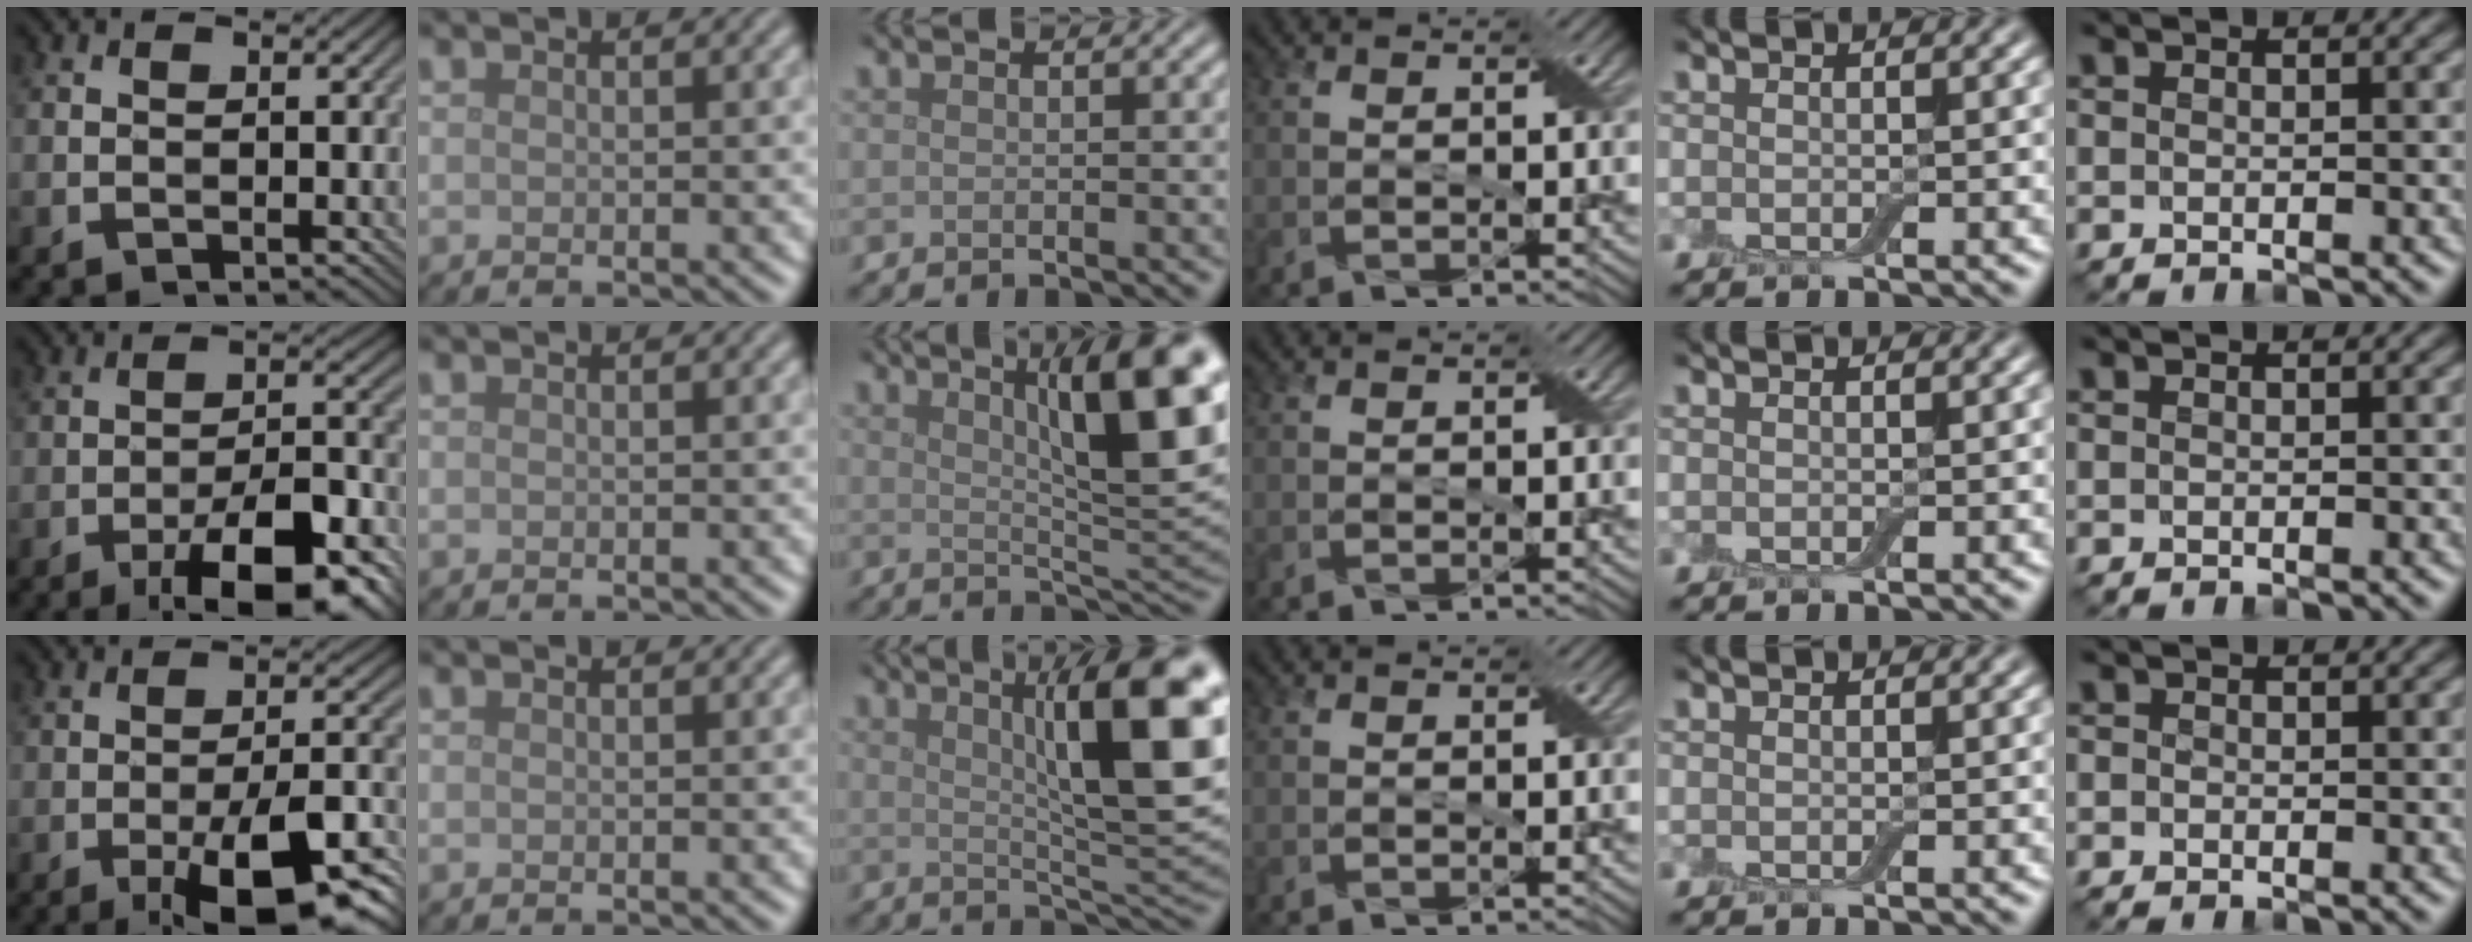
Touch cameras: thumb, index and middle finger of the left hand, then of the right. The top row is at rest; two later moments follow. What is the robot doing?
{"motion": "close", "object": "airpods case & airpods"}